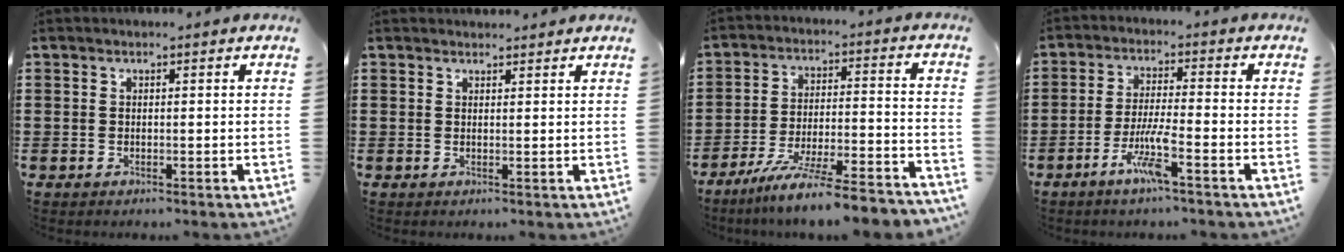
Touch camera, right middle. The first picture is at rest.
{"total": 1.2, "force": [1.2, 0.1, 0.0], "torque": [0.005, -0.005, 0.022]}
{"total": 9.0, "force": [-7.9, -0.7, 4.2], "torque": [-0.074, -0.003, -0.155]}
{"total": 6.1, "force": [-3.4, 0.5, 5.1], "torque": [-0.103, -0.005, -0.066]}